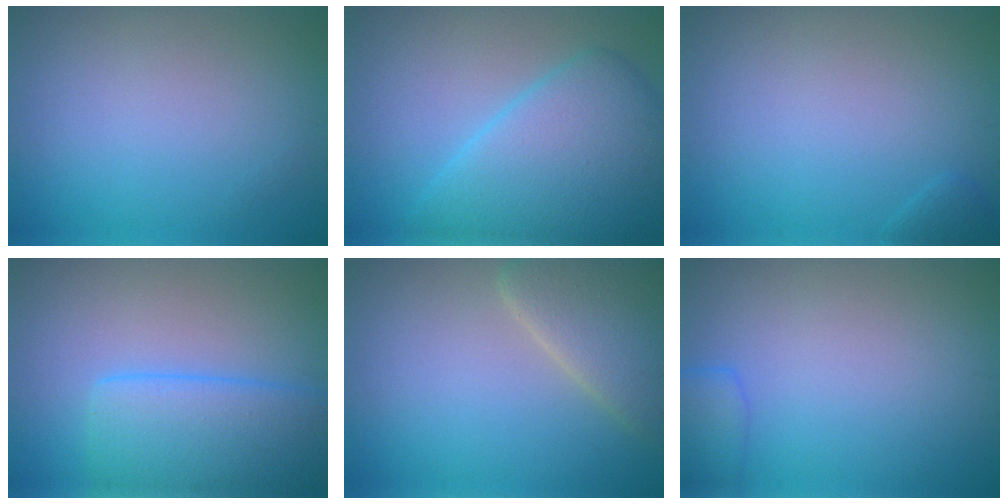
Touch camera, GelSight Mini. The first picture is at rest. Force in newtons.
{"total": 8.3, "press": 8.3, "slide": 0.2}
{"total": 0.7, "press": 0.7, "slide": 0.1}
{"total": 6.5, "press": 6.5, "slide": 0.3}
{"total": 5.6, "press": 5.6, "slide": 0.5}
{"total": 2.2, "press": 2.2, "slide": 0.1}